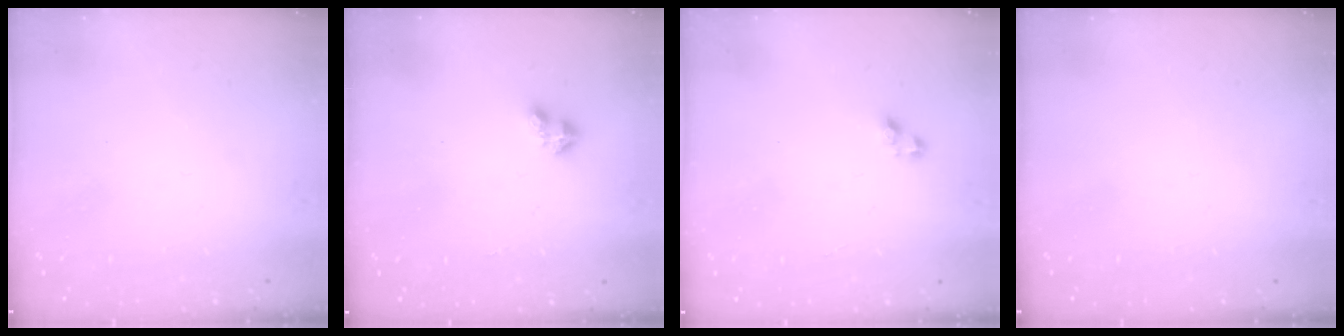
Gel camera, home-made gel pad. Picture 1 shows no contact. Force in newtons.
{"total": 3.3, "press": 3.3, "slide": 0.4}
{"total": 3.2, "press": 3.2, "slide": 0.3}
{"total": 0.0}